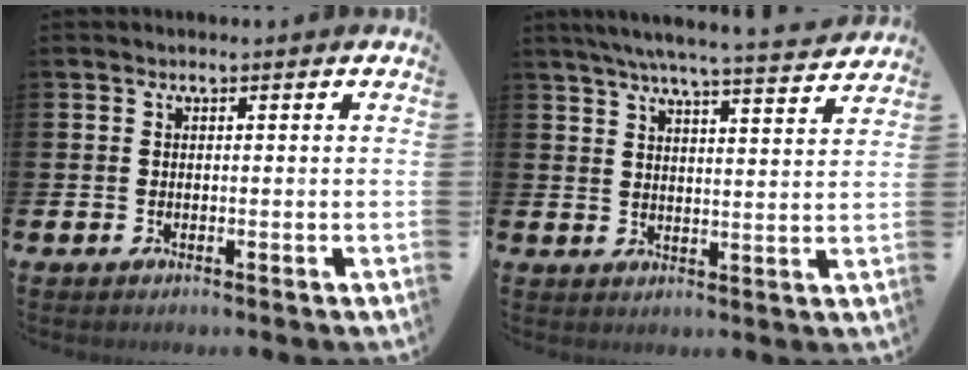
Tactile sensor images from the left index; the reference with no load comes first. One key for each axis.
{"total": 6.6, "fx": 6.2, "fy": -0.2, "fz": 2.3, "tx": -0.054, "ty": -0.038, "tz": 0.106}